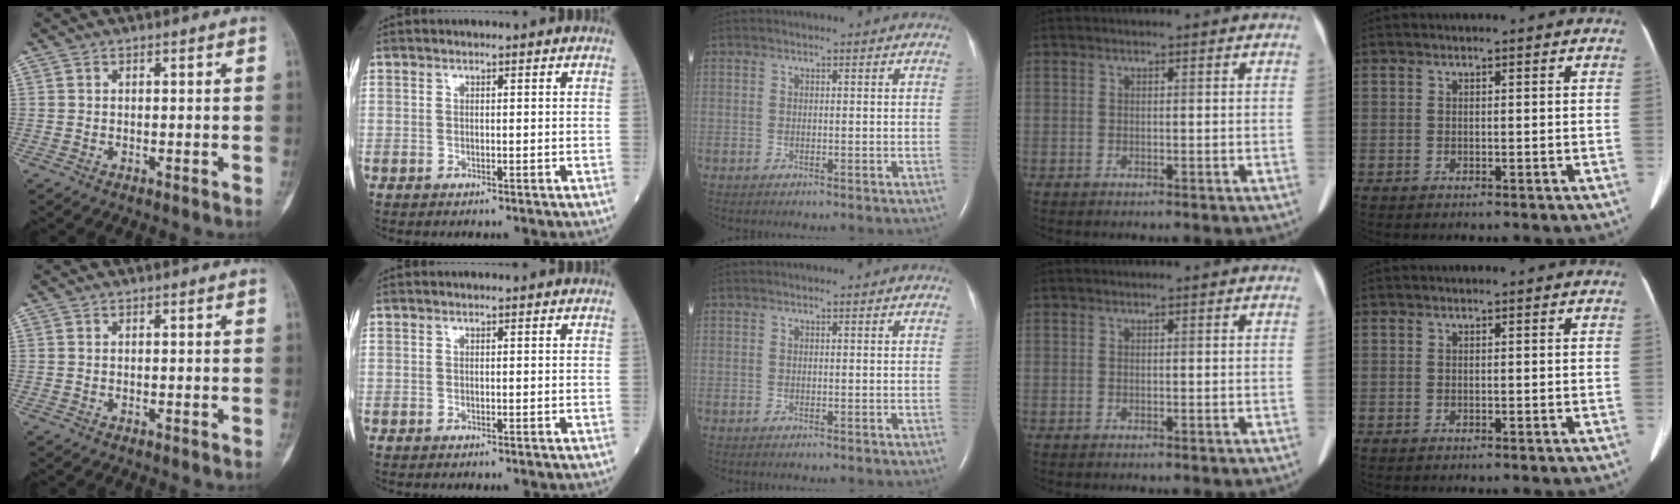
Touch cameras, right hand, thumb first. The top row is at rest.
{}